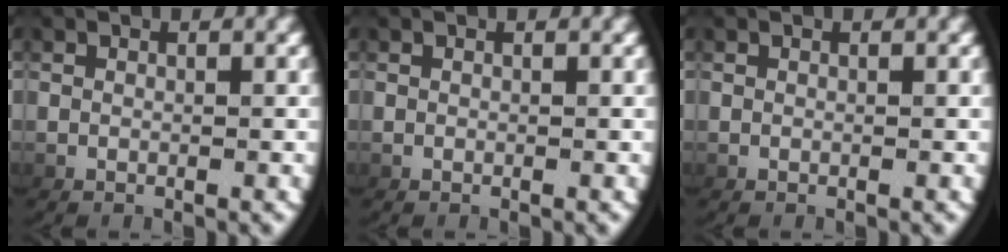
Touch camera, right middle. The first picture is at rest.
{"total": 0.0}
{"total": 0.0}